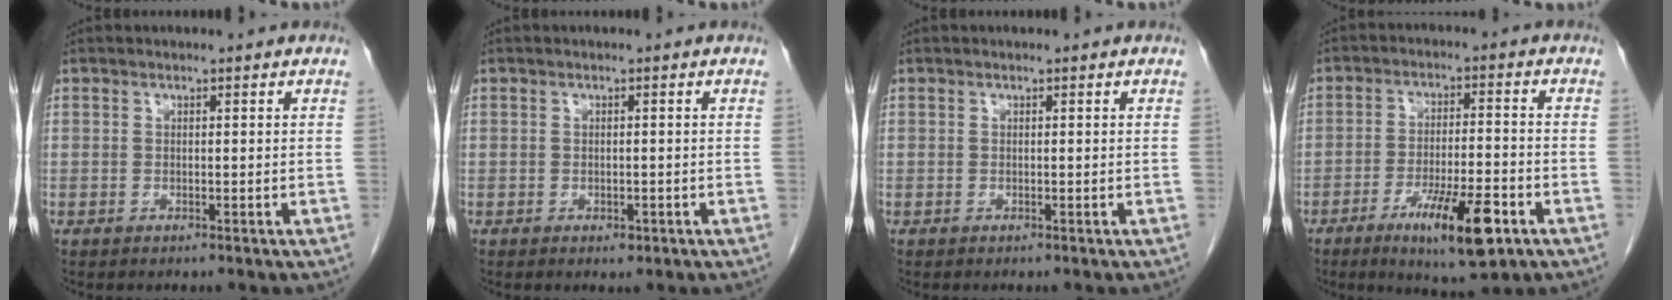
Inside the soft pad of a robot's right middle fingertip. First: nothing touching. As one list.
[{"total": 1.1, "force": [-0.5, 0.7, 0.7], "torque": [-0.009, 0.000, -0.003]}, {"total": 0.0}, {"total": 10.8, "force": [-5.5, 1.7, 9.1], "torque": [-0.155, -0.015, -0.085]}]